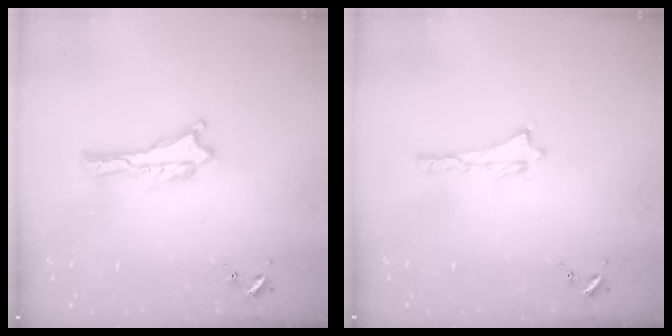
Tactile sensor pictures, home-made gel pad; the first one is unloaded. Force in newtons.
{"total": 0.0}